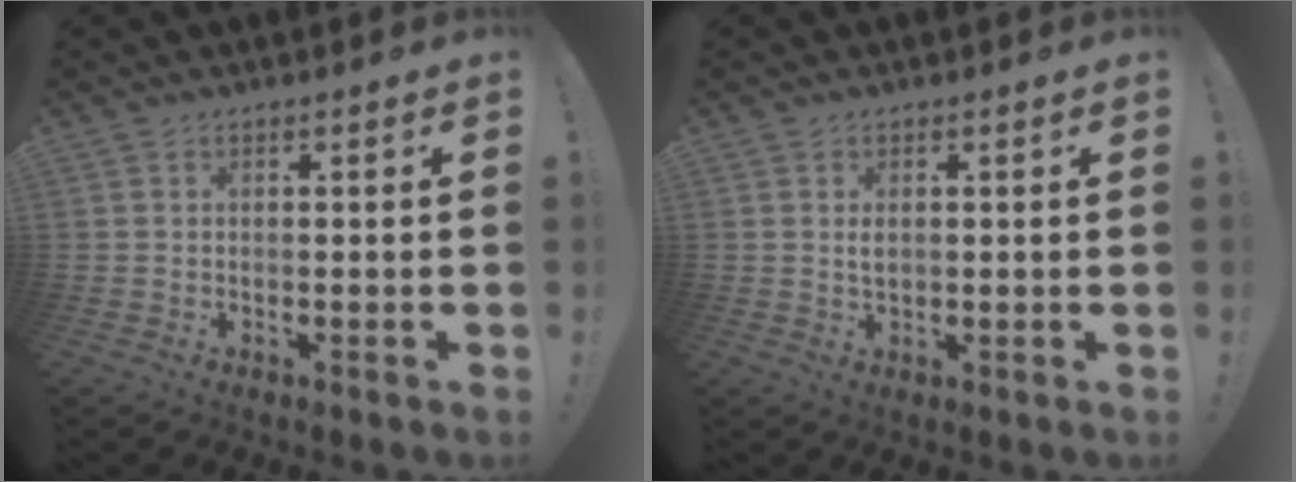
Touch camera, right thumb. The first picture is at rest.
{"total": 1.9, "force": [0.5, 1.1, 1.5], "torque": [-0.018, -0.003, 0.006]}